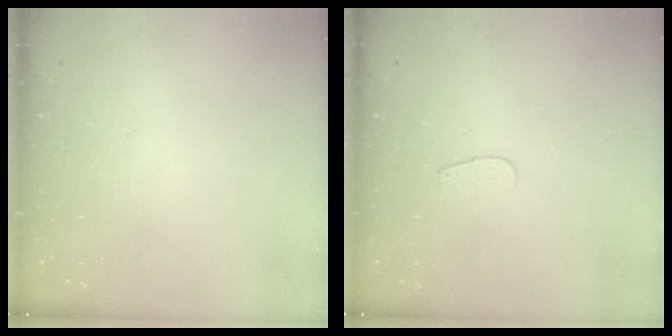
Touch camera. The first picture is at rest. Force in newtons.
{"total": 3.7, "press": 3.7, "slide": 0.4}